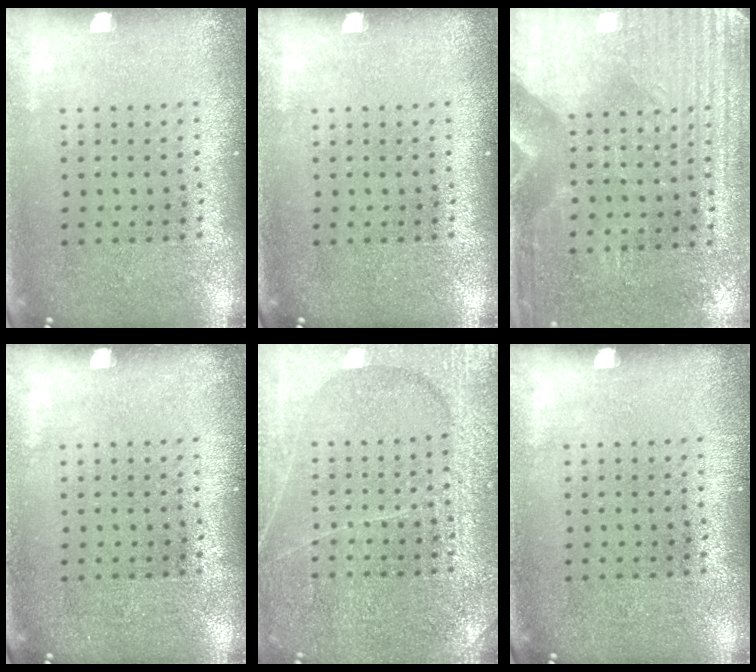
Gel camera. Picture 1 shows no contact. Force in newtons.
{"total": 0.0}
{"total": 3.1, "press": 2.7, "slide": 1.5}
{"total": 0.0}
{"total": 3.6, "press": 3.6, "slide": 0.4}
{"total": 0.0}